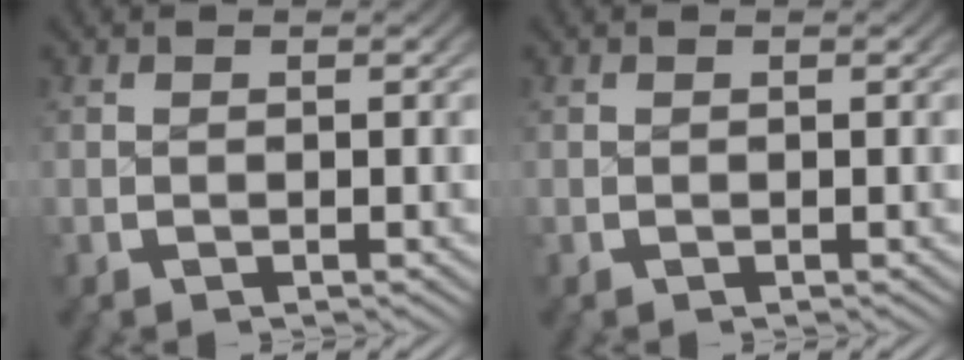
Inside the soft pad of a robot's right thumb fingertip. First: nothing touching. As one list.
[{"total": 0.0}]